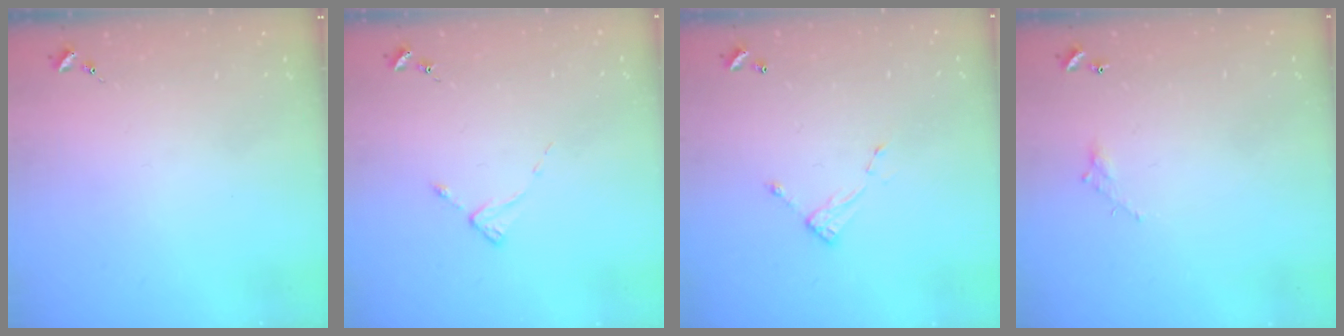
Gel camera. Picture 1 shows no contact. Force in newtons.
{"total": 2.0, "press": 2.0, "slide": 0.3}
{"total": 5.0, "press": 4.9, "slide": 0.2}
{"total": 3.5, "press": 3.5, "slide": 0.2}